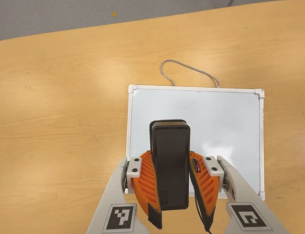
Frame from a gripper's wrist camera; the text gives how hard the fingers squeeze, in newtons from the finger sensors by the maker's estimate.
{"total": 6.9, "left": 6.1, "right": 7.7}